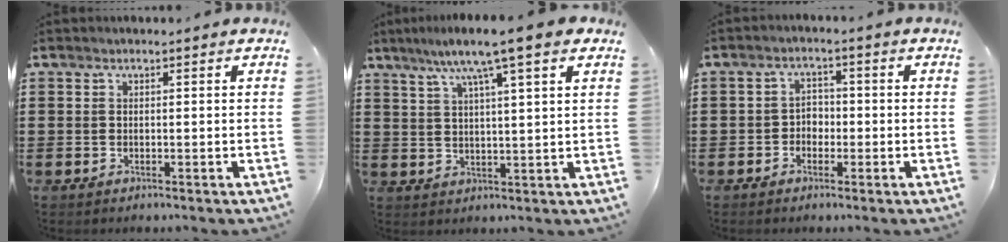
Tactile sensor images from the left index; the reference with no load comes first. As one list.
[{"total": 8.1, "force": [5.7, 0.0, 5.8], "torque": [-0.128, -0.006, 0.096]}, {"total": 2.5, "force": [-1.3, 1.9, 0.9], "torque": [-0.024, 0.009, -0.030]}]